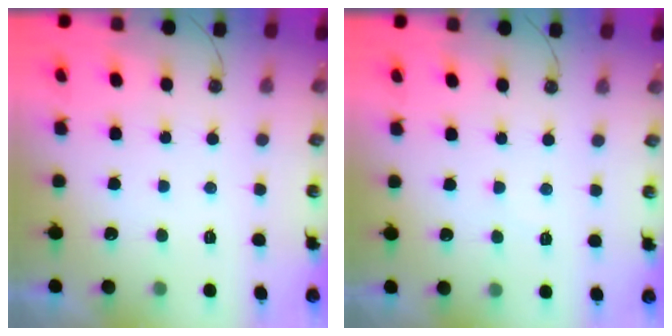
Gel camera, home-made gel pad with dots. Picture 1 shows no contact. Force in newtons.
{"total": 4.7, "press": 4.6, "slide": 0.8}